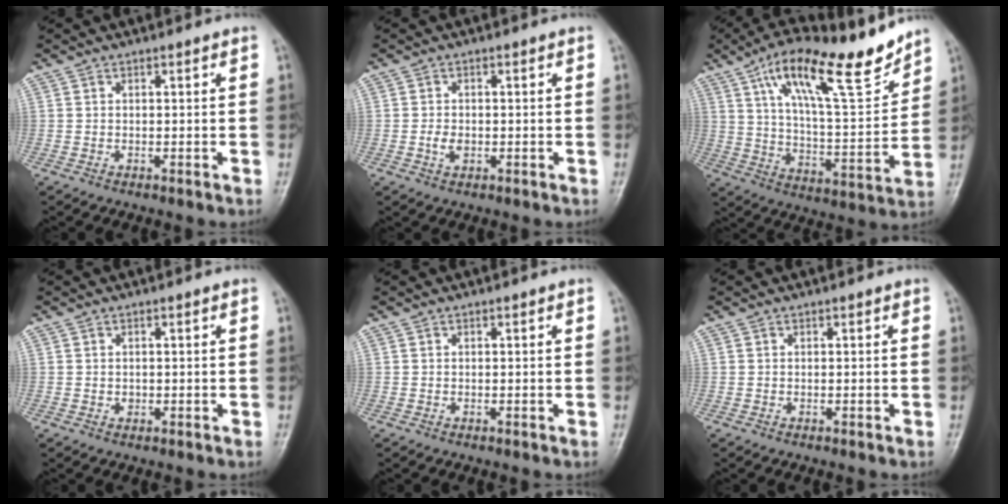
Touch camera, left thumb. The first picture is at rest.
{"total": 2.2, "force": [-0.5, 1.5, 1.6], "torque": [-0.028, 0.004, -0.009]}
{"total": 20.6, "force": [13.5, 5.7, 14.6], "torque": [-0.207, -0.058, 0.227]}
{"total": 0.7, "force": [0.0, 0.6, 0.3], "torque": [-0.002, 0.001, 0.002]}
{"total": 0.0}
{"total": 0.0}